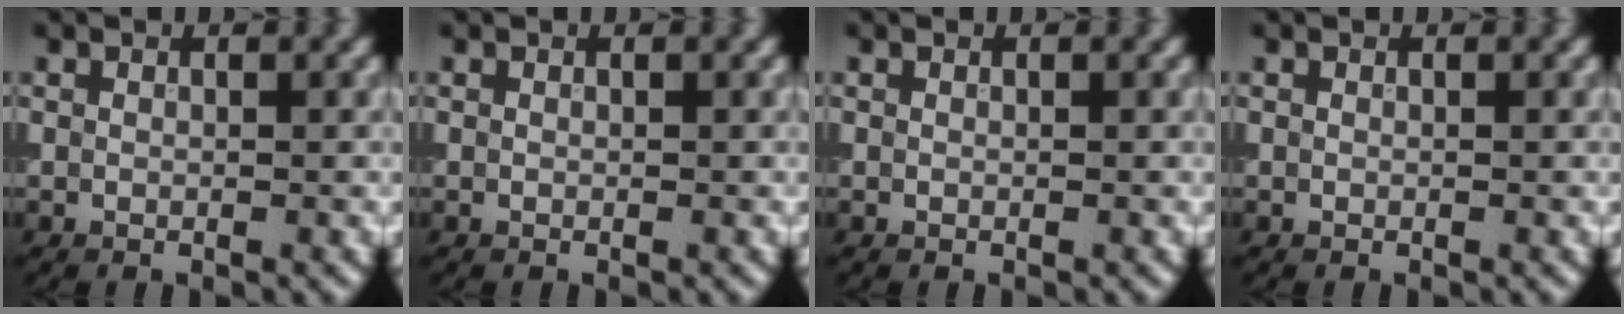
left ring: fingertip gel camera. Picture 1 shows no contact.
{"total": 0.0}
{"total": 0.0}
{"total": 0.0}